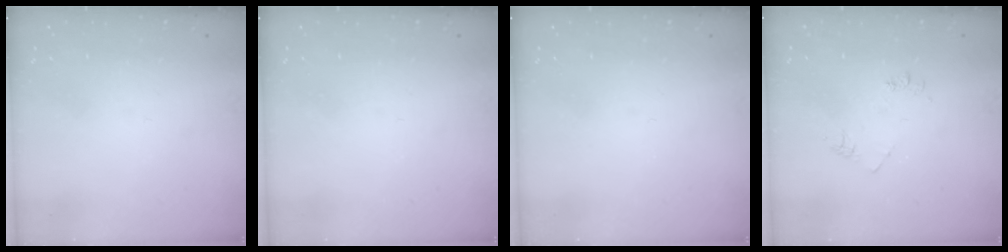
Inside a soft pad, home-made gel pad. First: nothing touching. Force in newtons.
{"total": 0.0}
{"total": 0.0}
{"total": 5.9, "press": 5.9, "slide": 0.6}